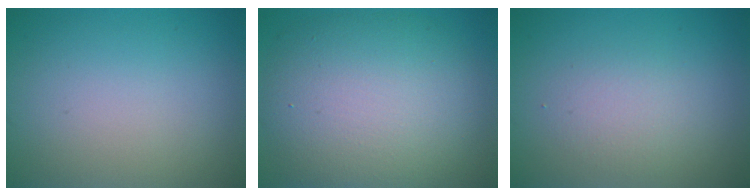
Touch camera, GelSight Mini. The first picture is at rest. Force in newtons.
{"total": 10.6, "press": 10.6, "slide": 0.6}
{"total": 2.0, "press": 2.0, "slide": 0.1}